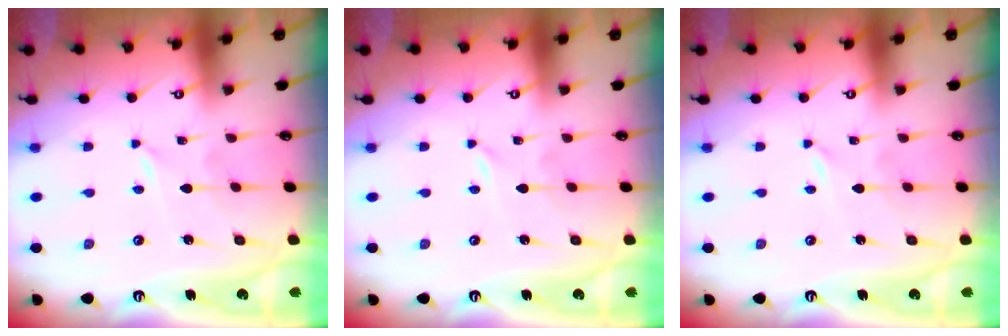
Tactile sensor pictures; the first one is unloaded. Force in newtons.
{"total": 0.0}
{"total": 0.0}